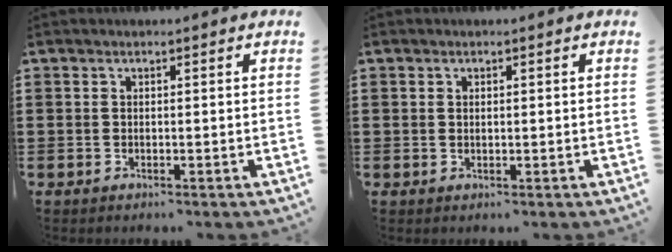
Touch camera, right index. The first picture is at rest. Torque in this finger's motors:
{"motor_torque": [-0.22, 0.09, -0.02, -0.01]}